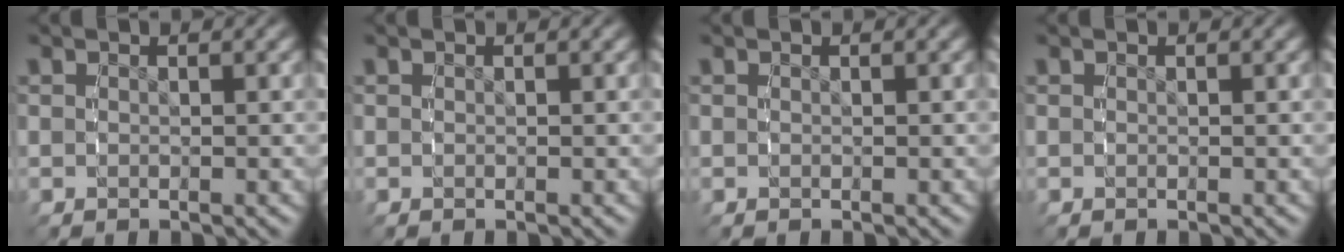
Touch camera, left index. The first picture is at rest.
{"total": 0.0}
{"total": 0.0}
{"total": 0.0}